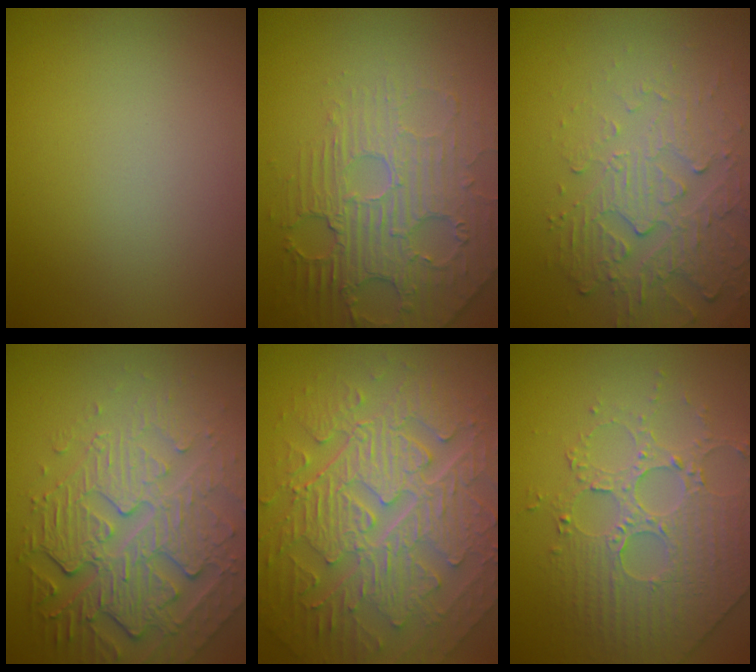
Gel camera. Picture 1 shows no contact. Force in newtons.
{"total": 4.3, "press": 4.0, "slide": 1.6}
{"total": 4.2, "press": 3.6, "slide": 2.1}
{"total": 7.6, "press": 5.4, "slide": 5.3}
{"total": 10.2, "press": 6.8, "slide": 7.5}
{"total": 4.5, "press": 4.1, "slide": 2.0}